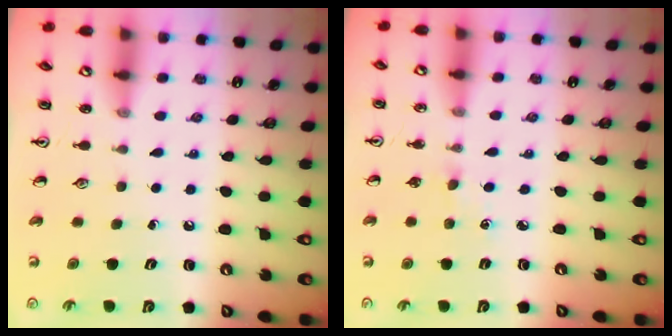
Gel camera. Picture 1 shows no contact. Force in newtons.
{"total": 2.0, "press": 2.0, "slide": 0.3}